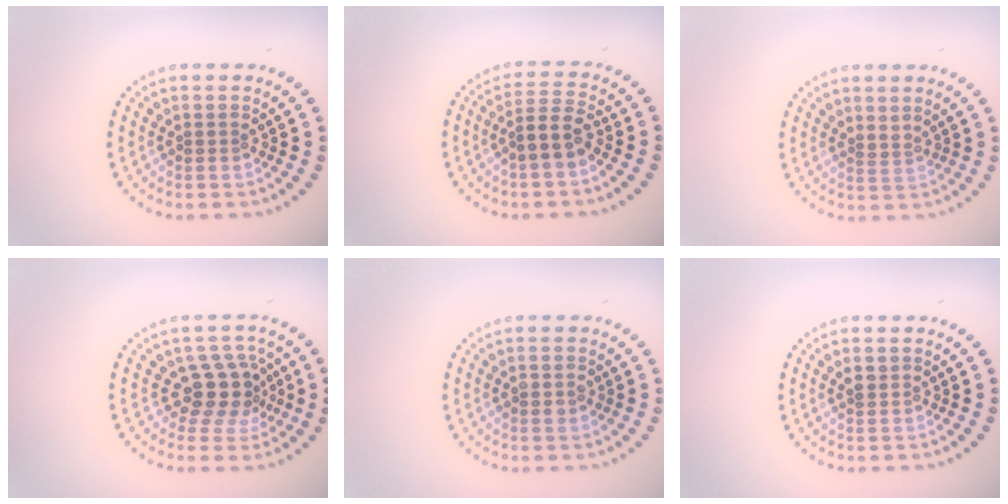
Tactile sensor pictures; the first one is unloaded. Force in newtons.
{"total": 2.9, "press": 2.5, "slide": 1.4}
{"total": 0.6, "press": 0.4, "slide": 0.5}
{"total": 3.8, "press": 3.0, "slide": 2.3}
{"total": 1.1, "press": 1.1, "slide": 0.1}
{"total": 1.3, "press": 1.1, "slide": 0.6}